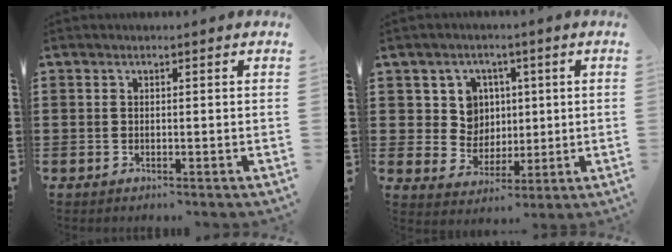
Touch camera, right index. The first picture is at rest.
{"total": 6.9, "force": [1.8, 6.2, 2.3], "torque": [-0.060, 0.011, 0.031]}